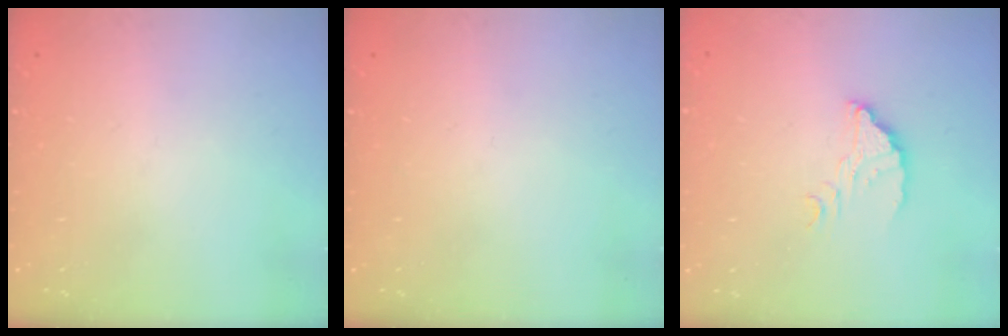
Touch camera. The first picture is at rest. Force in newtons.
{"total": 0.0}
{"total": 3.6, "press": 3.6, "slide": 0.2}